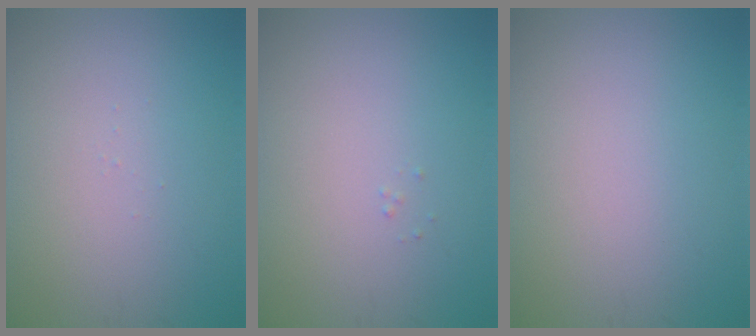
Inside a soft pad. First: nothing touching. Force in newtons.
{"total": 0.0}
{"total": 0.0}